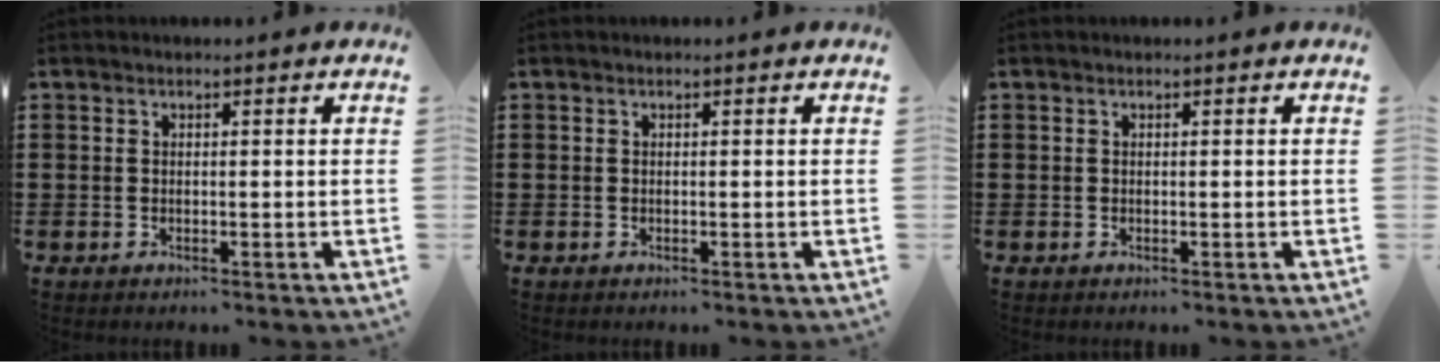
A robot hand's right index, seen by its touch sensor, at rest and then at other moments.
{"total": 0.0}
{"total": 0.0}